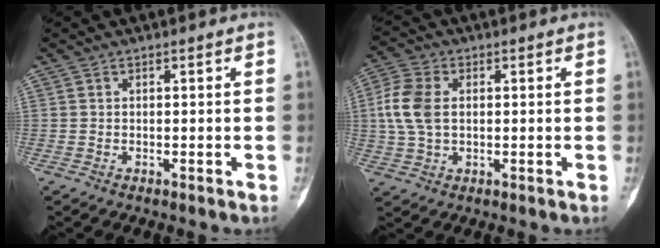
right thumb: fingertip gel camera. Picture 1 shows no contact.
{"total": 8.4, "force": [0.9, 5.4, 6.3], "torque": [-0.143, 0.010, 0.020]}